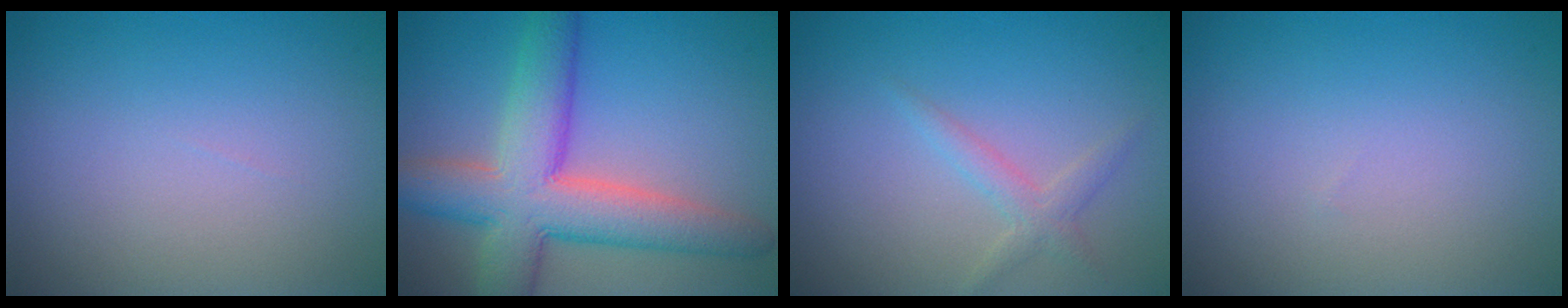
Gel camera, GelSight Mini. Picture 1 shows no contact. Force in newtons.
{"total": 8.9, "press": 8.9, "slide": 0.4}
{"total": 1.7, "press": 1.6, "slide": 0.1}
{"total": 0.0}